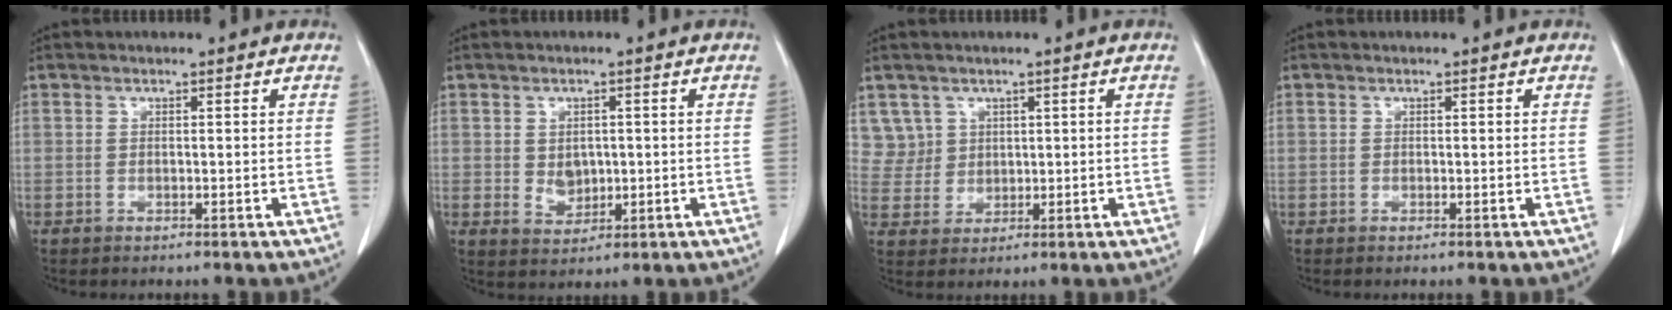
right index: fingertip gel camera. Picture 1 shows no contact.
{"total": 3.6, "force": [0.2, 2.7, 2.3], "torque": [-0.035, 0.001, 0.017]}
{"total": 4.8, "force": [2.4, 4.1, -0.4], "torque": [0.021, 0.010, 0.054]}
{"total": 0.0}